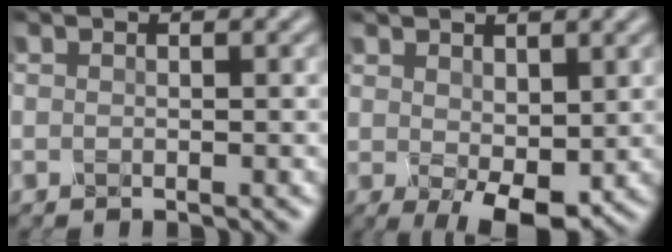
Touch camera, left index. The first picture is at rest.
{"total": 4.5, "force": [0.4, 2.4, 3.8], "torque": [-0.074, -0.011, 0.015]}